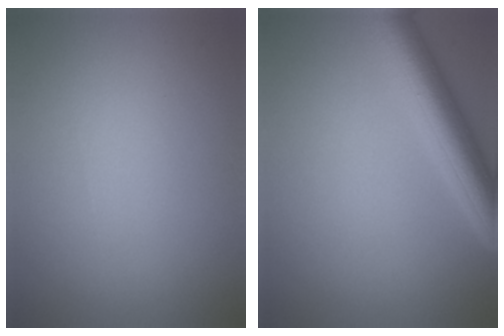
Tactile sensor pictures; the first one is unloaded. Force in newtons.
{"total": 6.3, "press": 6.3, "slide": 0.3}